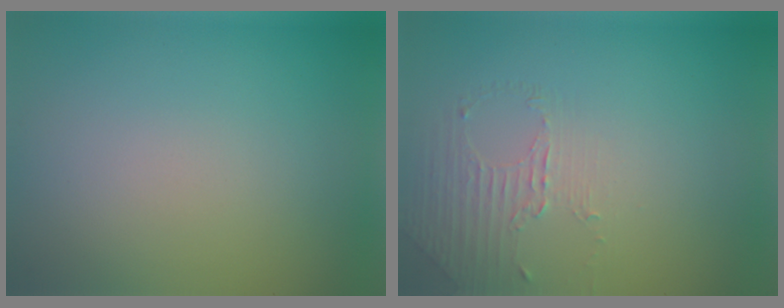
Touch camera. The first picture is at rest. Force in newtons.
{"total": 1.4, "press": 0.6, "slide": 1.2}